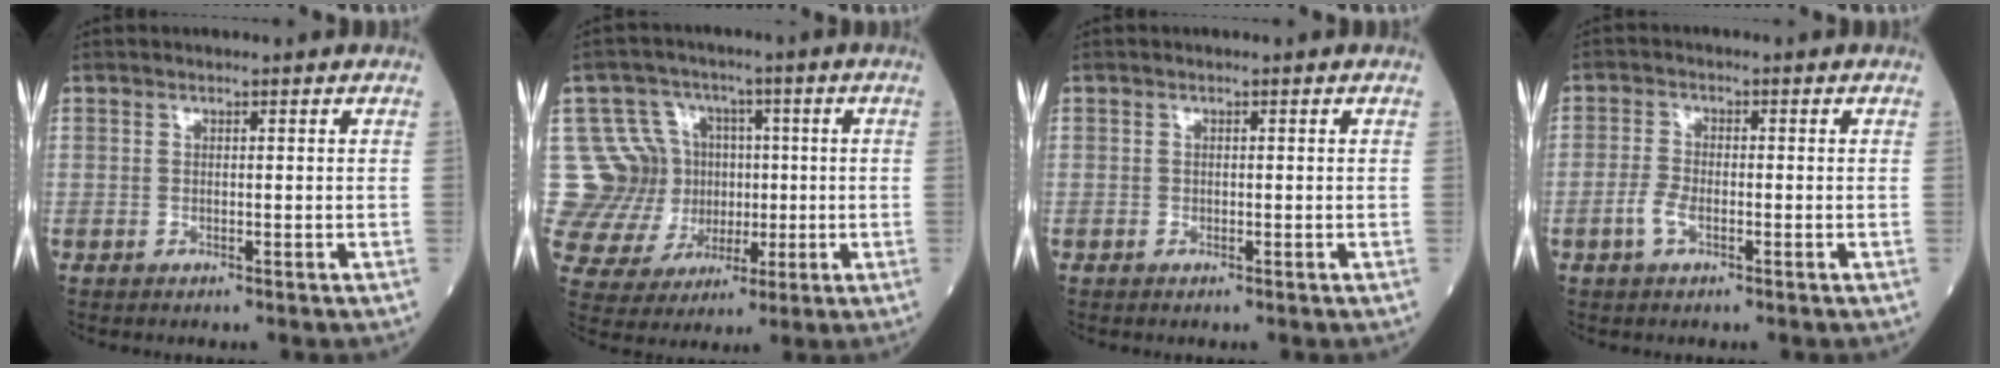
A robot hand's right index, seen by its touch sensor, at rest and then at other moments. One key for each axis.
{"total": 14.3, "fx": 1.4, "fy": 13.3, "fz": 5.1, "tx": -0.113, "ty": 0.056, "tz": 0.053}
{"total": 0.0}
{"total": 2.9, "fx": -1.3, "fy": 1.3, "fz": 2.2, "tx": -0.050, "ty": 0.002, "tz": -0.028}